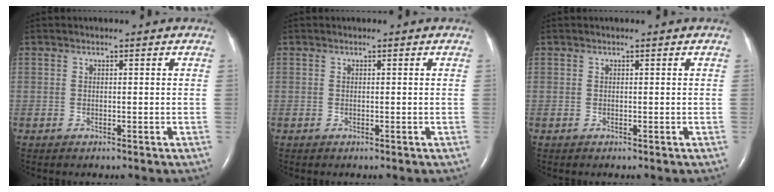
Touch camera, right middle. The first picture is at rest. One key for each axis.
{"total": 0.0}
{"total": 0.0}